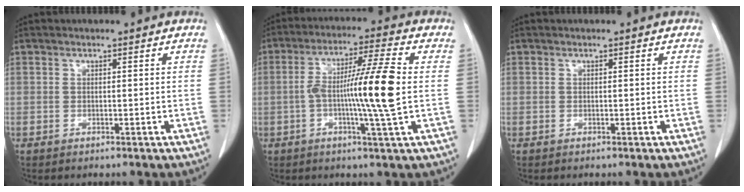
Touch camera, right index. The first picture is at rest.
{"total": 12.2, "force": [-0.8, -0.7, 12.1], "torque": [-0.216, 0.004, -0.021]}
{"total": 0.0}